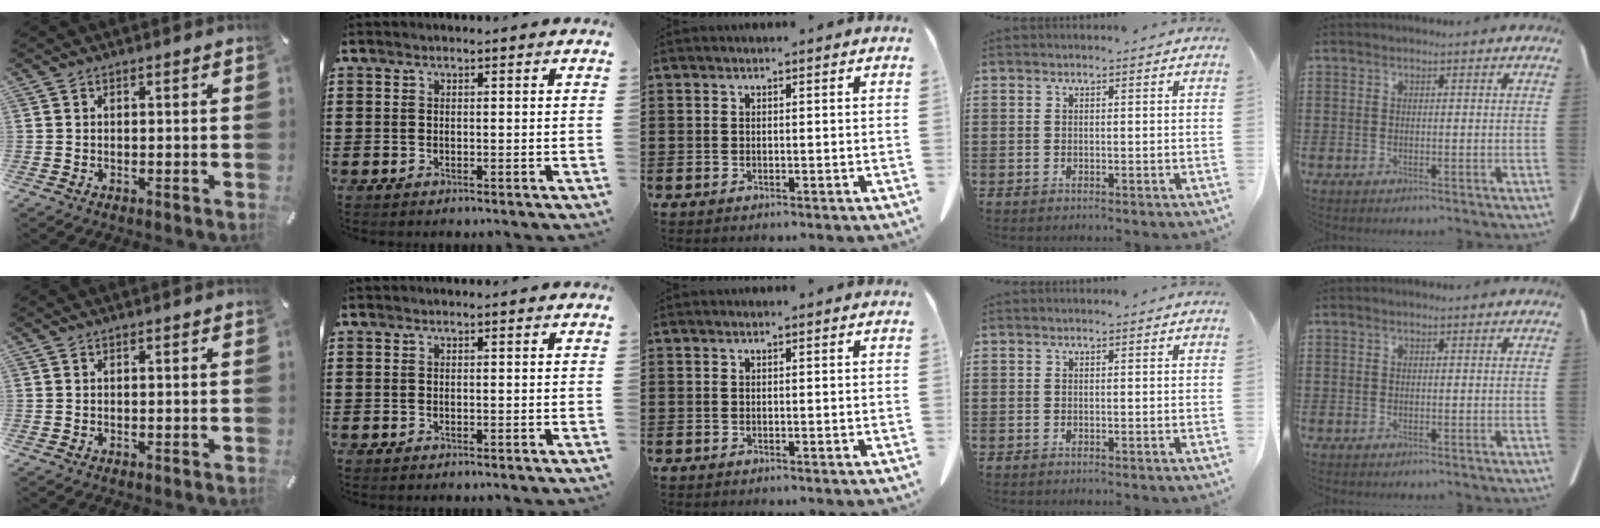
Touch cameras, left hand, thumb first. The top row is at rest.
{}